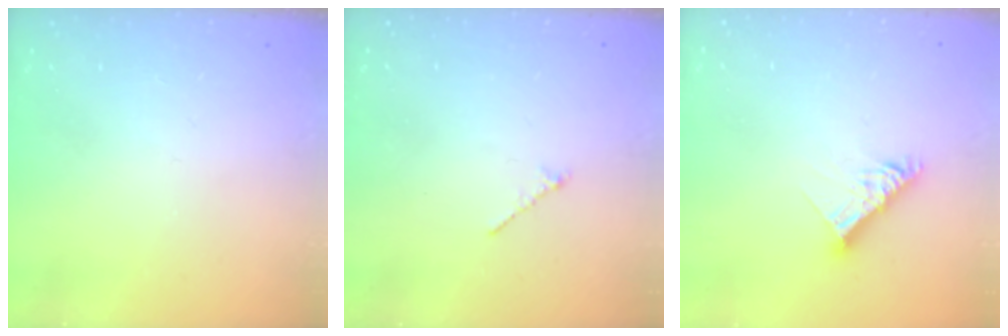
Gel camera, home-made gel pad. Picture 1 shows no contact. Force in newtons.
{"total": 0.8, "press": 0.7, "slide": 0.4}
{"total": 9.8, "press": 9.8, "slide": 0.8}